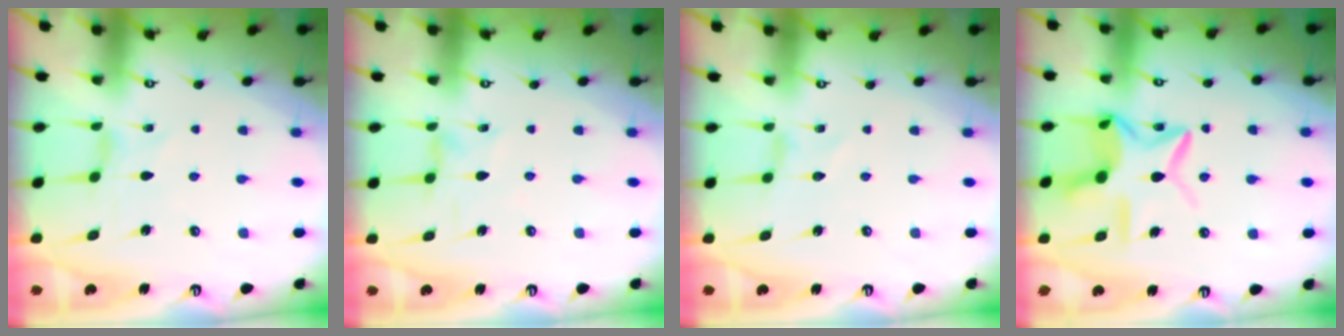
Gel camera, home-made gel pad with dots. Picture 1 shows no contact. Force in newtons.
{"total": 1.7, "press": 1.6, "slide": 0.3}
{"total": 0.0}
{"total": 12.8, "press": 12.7, "slide": 1.0}